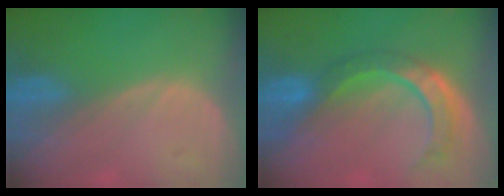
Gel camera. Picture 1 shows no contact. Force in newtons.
{"total": 8.0, "press": 7.2, "slide": 3.6}